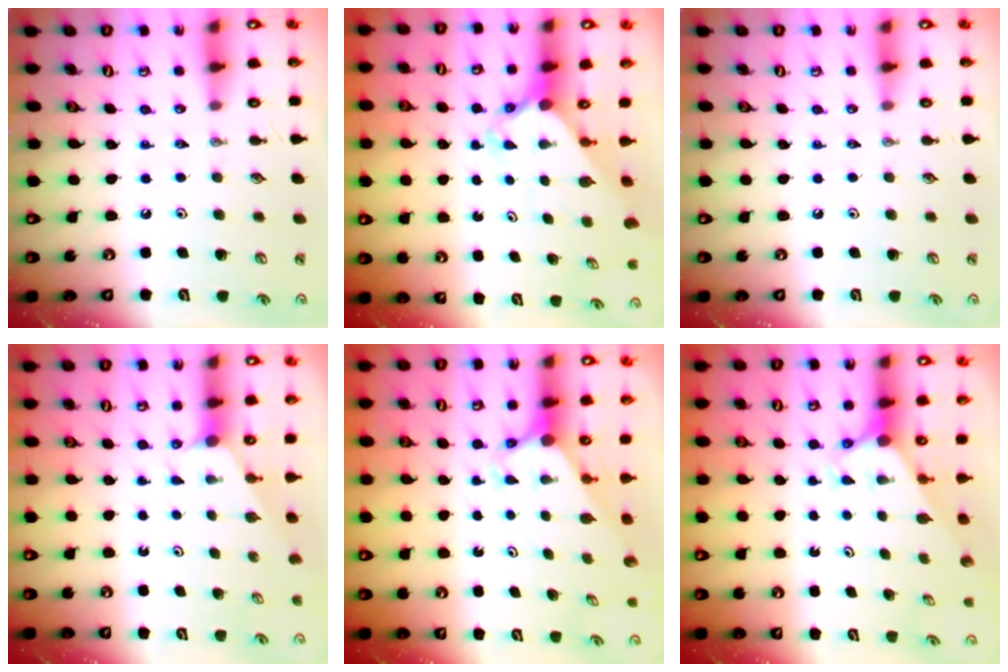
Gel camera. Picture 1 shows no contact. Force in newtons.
{"total": 2.8, "press": 2.8, "slide": 0.1}
{"total": 0.0}
{"total": 0.6, "press": 0.6, "slide": 0.1}
{"total": 2.7, "press": 2.7, "slide": 0.1}
{"total": 2.8, "press": 2.8, "slide": 0.0}